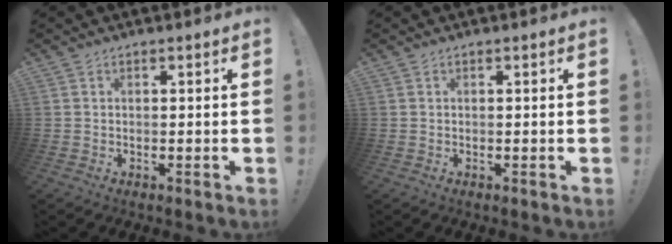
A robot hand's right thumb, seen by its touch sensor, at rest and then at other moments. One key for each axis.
{"total": 0.0}